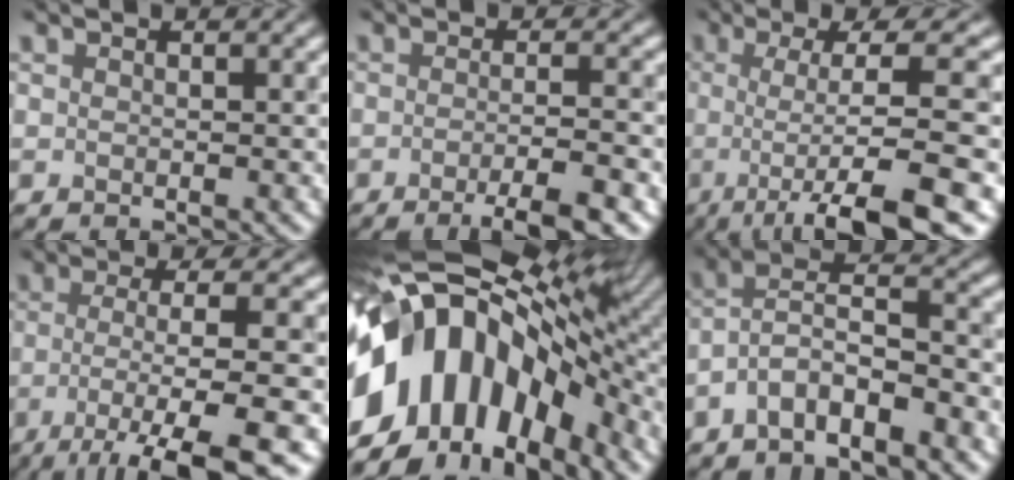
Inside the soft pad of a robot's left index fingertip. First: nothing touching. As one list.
[{"total": 4.6, "force": [-2.5, 0.5, 3.7], "torque": [-0.051, 0.009, -0.034]}, {"total": 9.9, "force": [-2.3, 2.3, 9.3], "torque": [-0.111, 0.018, -0.031]}, {"total": 9.3, "force": [-4.0, 1.9, 8.2], "torque": [-0.113, 0.008, -0.057]}, {"total": 15.6, "force": [-2.5, 10.5, 11.2], "torque": [-0.201, 0.039, -0.044]}, {"total": 5.5, "force": [-3.7, 1.6, 3.8], "torque": [-0.072, 0.024, -0.062]}]